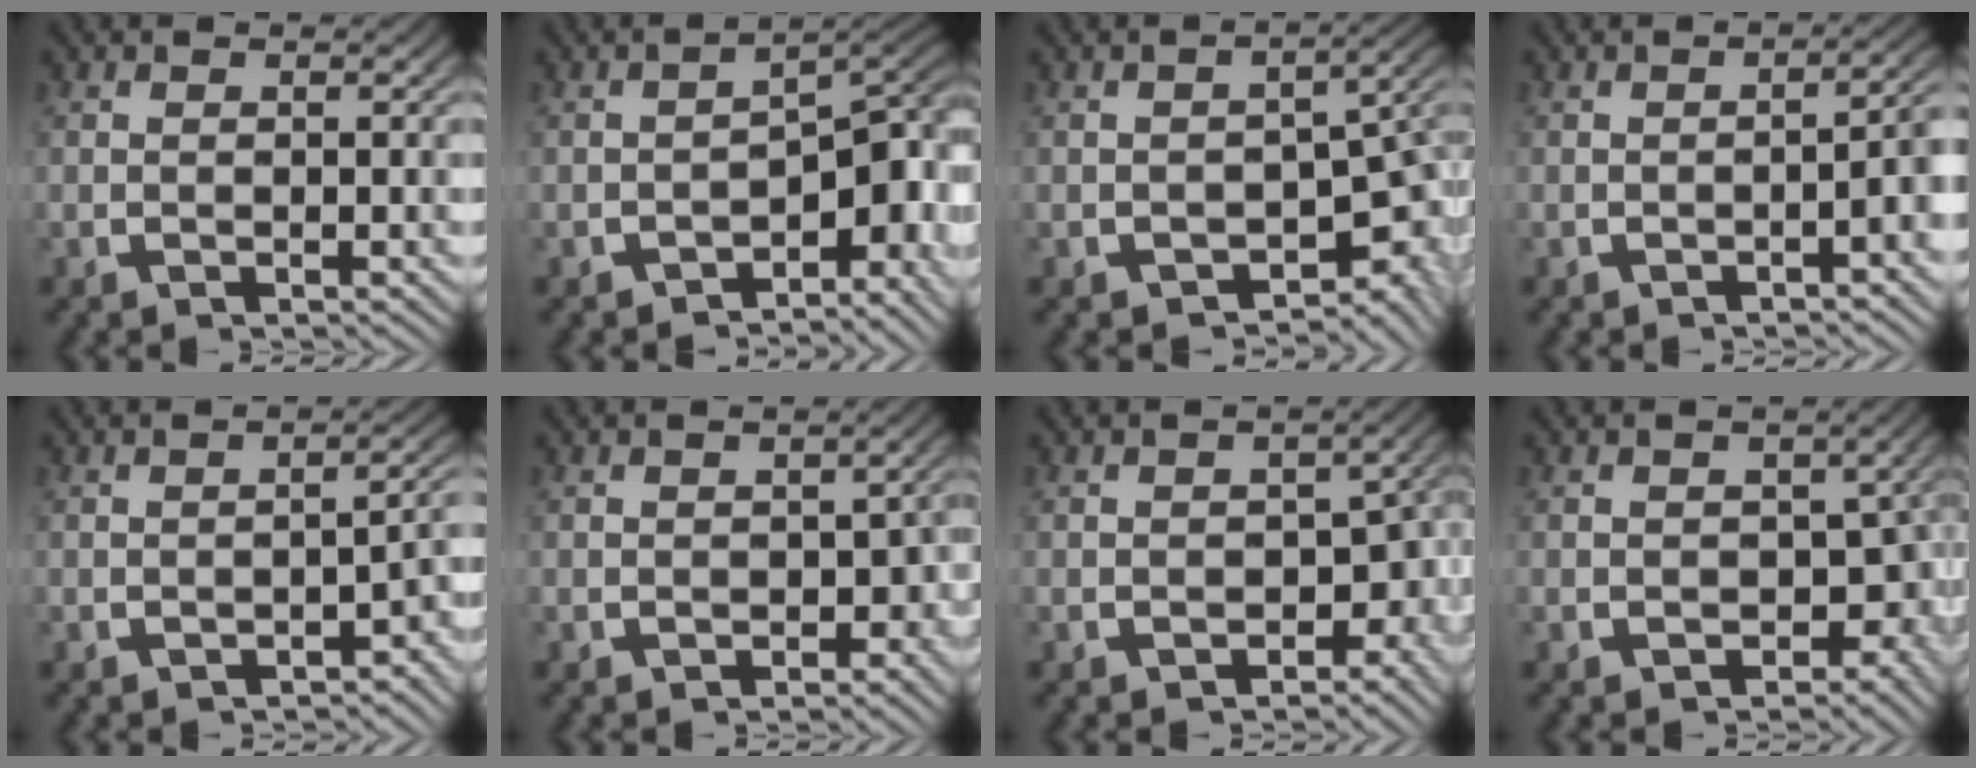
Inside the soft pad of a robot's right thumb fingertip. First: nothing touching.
{"total": 7.1, "force": [-2.0, 3.5, 5.9], "torque": [-0.074, -0.014, -0.025]}
{"total": 7.5, "force": [-1.9, 4.8, 5.4], "torque": [-0.068, -0.020, -0.016]}
{"total": 4.0, "force": [-1.0, 1.2, 3.7], "torque": [-0.039, 0.008, -0.014]}
{"total": 3.5, "force": [-2.3, 1.1, 2.4], "torque": [-0.030, -0.002, -0.026]}
{"total": 2.3, "force": [-1.2, 1.5, 1.2], "torque": [-0.016, -0.014, -0.011]}
{"total": 4.5, "force": [-1.6, 3.0, 3.0], "torque": [-0.036, -0.020, -0.012]}
{"total": 4.8, "force": [-1.0, 3.3, 3.3], "torque": [-0.037, -0.027, -0.003]}